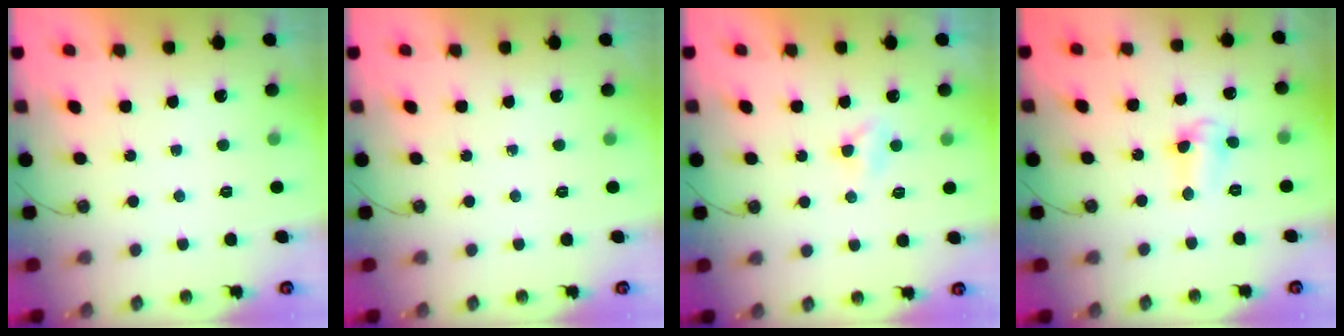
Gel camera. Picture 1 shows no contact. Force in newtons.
{"total": 0.0}
{"total": 3.8, "press": 3.7, "slide": 0.7}
{"total": 4.1, "press": 4.0, "slide": 0.8}